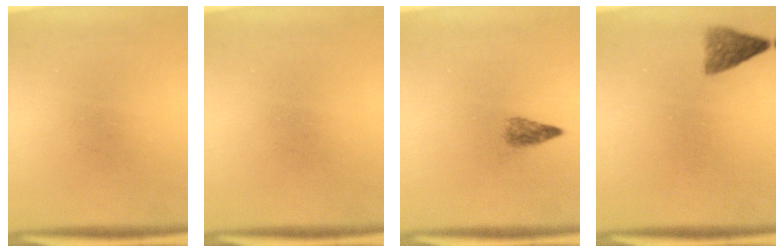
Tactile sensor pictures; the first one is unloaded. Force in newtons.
{"total": 0.0}
{"total": 1.8}
{"total": 2.6}